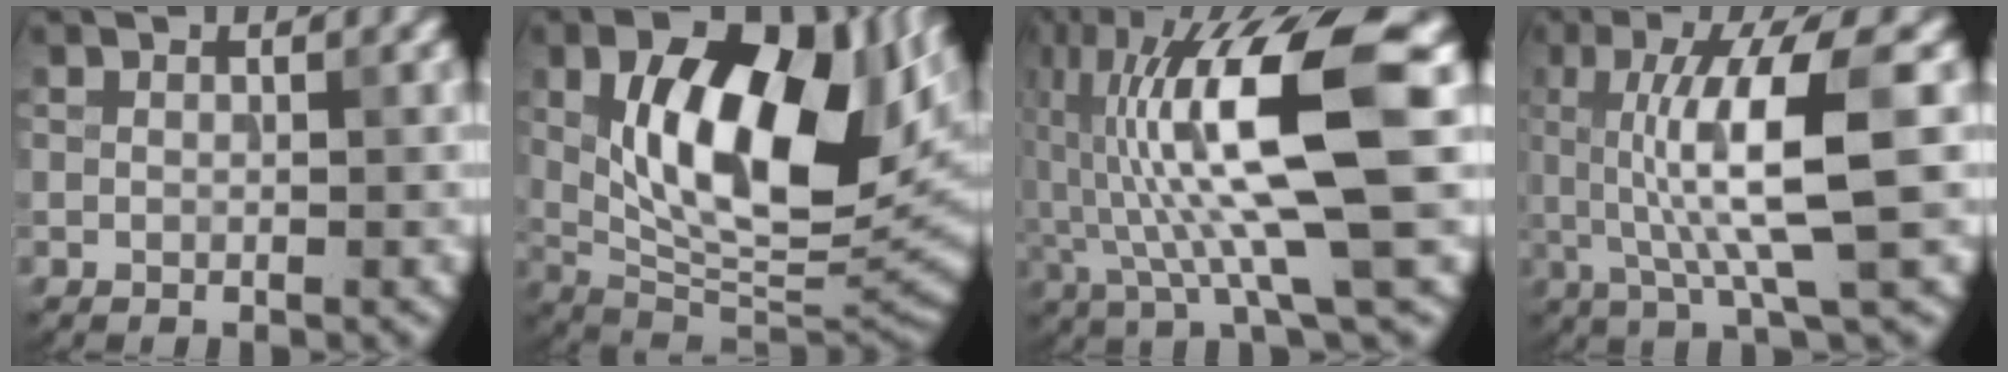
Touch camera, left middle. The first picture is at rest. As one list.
[{"total": 14.8, "force": [3.3, 7.1, 12.6], "torque": [-0.193, -0.006, 0.054]}, {"total": 12.6, "force": [0.6, 2.0, 12.5], "torque": [-0.231, 0.020, 0.016]}, {"total": 8.5, "force": [0.7, 1.8, 8.3], "torque": [-0.129, 0.000, 0.015]}]